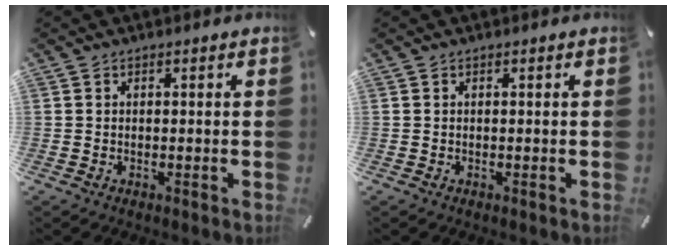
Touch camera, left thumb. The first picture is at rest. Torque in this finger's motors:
{"motor_torque": [-0.05, 0.04, -0.02, 0.08, 0.00]}